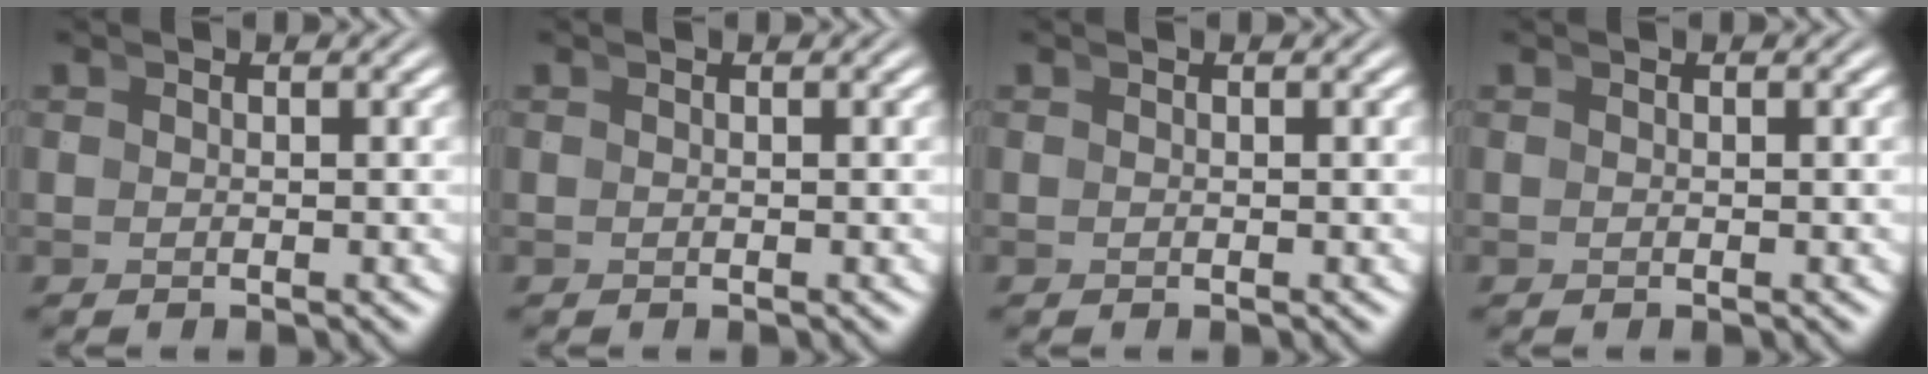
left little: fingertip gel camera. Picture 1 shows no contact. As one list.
[{"total": 0.0}, {"total": 0.0}, {"total": 0.0}]